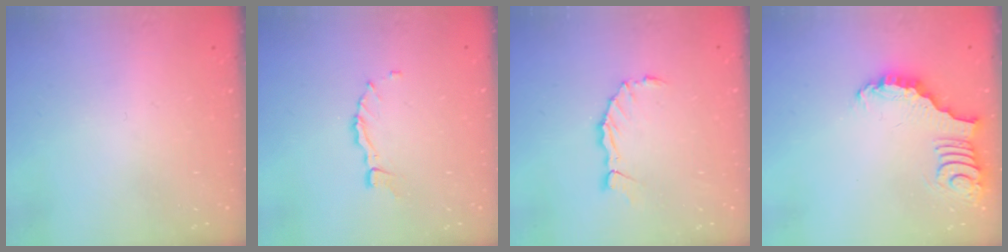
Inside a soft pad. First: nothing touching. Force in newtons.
{"total": 3.9, "press": 3.9, "slide": 0.3}
{"total": 2.8, "press": 2.8, "slide": 0.2}
{"total": 3.4, "press": 3.4, "slide": 0.4}